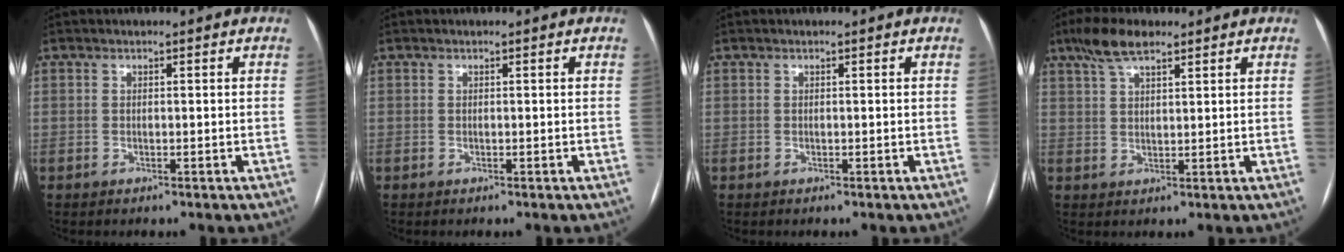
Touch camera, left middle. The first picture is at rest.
{"total": 0.0}
{"total": 0.0}
{"total": 5.9, "force": [4.2, 1.6, 3.8], "torque": [-0.083, 0.019, 0.080]}